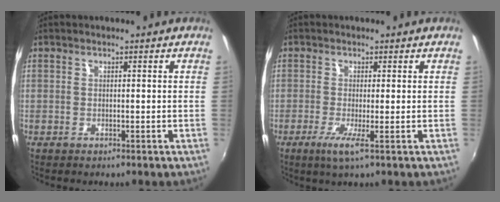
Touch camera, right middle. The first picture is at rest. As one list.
[{"total": 3.1, "force": [-1.1, -0.5, 2.8], "torque": [-0.066, -0.012, -0.027]}]